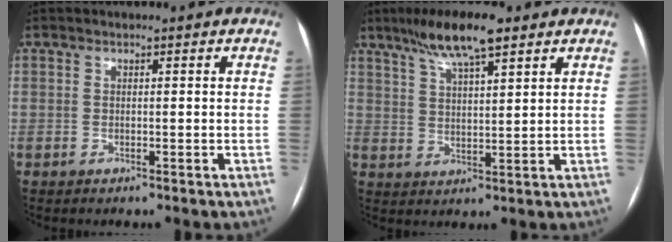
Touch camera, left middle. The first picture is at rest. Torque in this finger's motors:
{"motor_torque": [0.34, -0.35, 0.08, 0.03]}